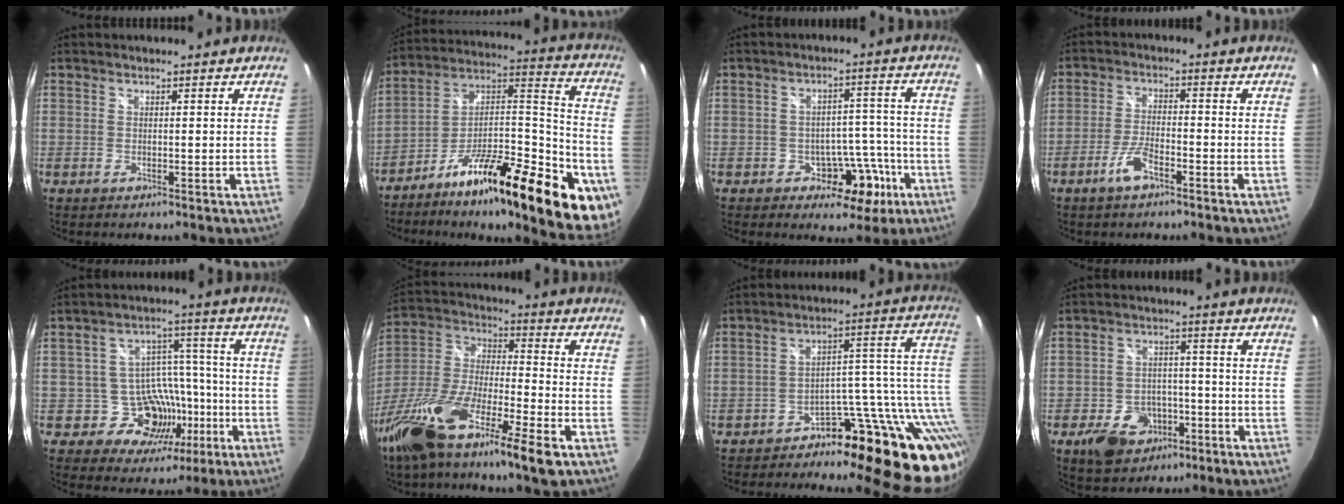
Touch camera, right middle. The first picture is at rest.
{"total": 28.2, "force": [-14.9, 8.2, 22.5], "torque": [-0.300, 0.017, -0.232]}
{"total": 7.9, "force": [-4.0, 5.6, 3.8], "torque": [-0.053, 0.026, -0.043]}
{"total": 5.3, "force": [-3.4, 1.6, 3.8], "torque": [-0.088, 0.000, -0.064]}
{"total": 11.9, "force": [-4.8, 10.2, 4.0], "torque": [-0.077, 0.037, -0.052]}
{"total": 21.8, "force": [-13.2, 3.9, 16.9], "torque": [-0.334, -0.036, -0.251]}
{"total": 19.2, "force": [-8.4, 10.2, 14.0], "torque": [-0.156, 0.027, -0.120]}
{"total": 10.3, "force": [-5.5, 7.4, 4.6], "torque": [-0.113, 0.019, -0.072]}